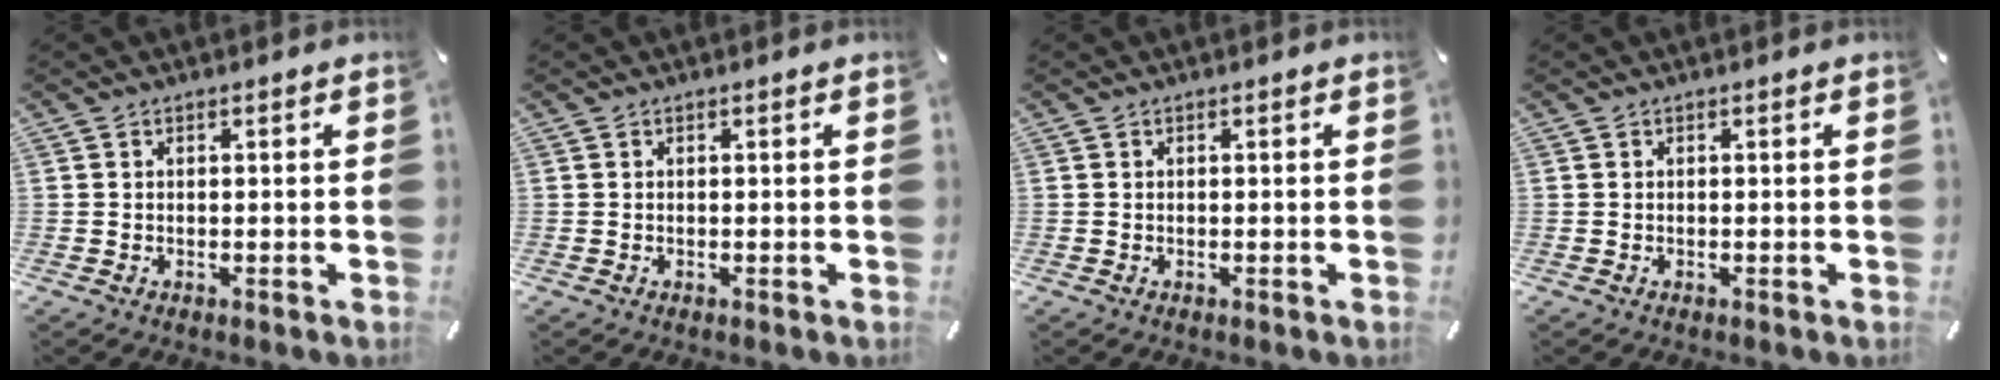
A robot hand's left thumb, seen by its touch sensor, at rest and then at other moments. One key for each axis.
{"total": 0.0}
{"total": 0.0}
{"total": 0.0}